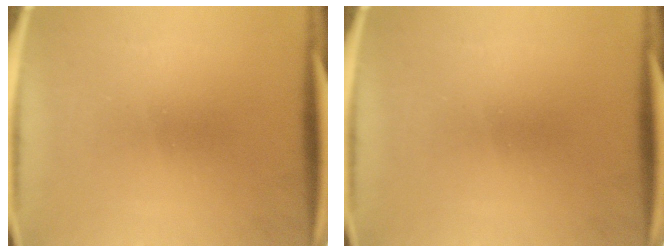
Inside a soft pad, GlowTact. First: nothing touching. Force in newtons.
{"total": 0.0}